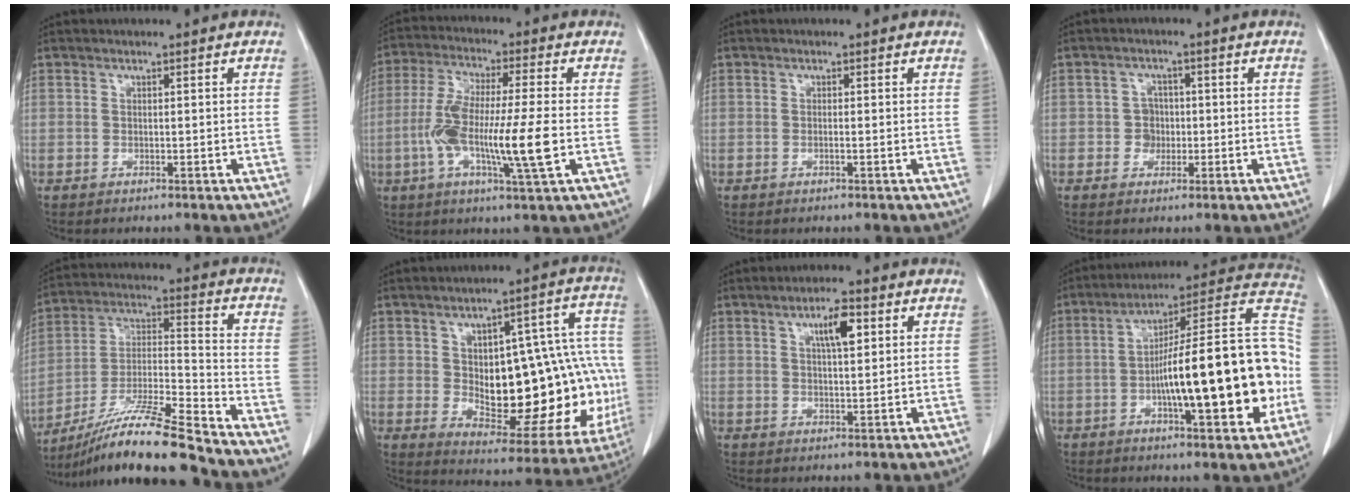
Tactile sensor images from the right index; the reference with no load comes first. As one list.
[{"total": 13.0, "force": [-2.5, 0.7, 12.8], "torque": [-0.247, -0.008, -0.050]}, {"total": 0.0}, {"total": 2.8, "force": [-0.4, 2.6, 0.8], "torque": [-0.004, 0.009, -0.004]}, {"total": 16.6, "force": [-13.9, -1.0, 9.1], "torque": [-0.177, -0.016, -0.253]}, {"total": 25.7, "force": [-1.3, 10.6, 23.4], "torque": [-0.251, 0.037, 0.017]}, {"total": 5.1, "force": [2.1, 1.1, 4.5], "torque": [-0.079, 0.004, 0.036]}, {"total": 23.2, "force": [-4.5, 3.5, 22.5], "torque": [-0.286, 0.028, -0.062]}]